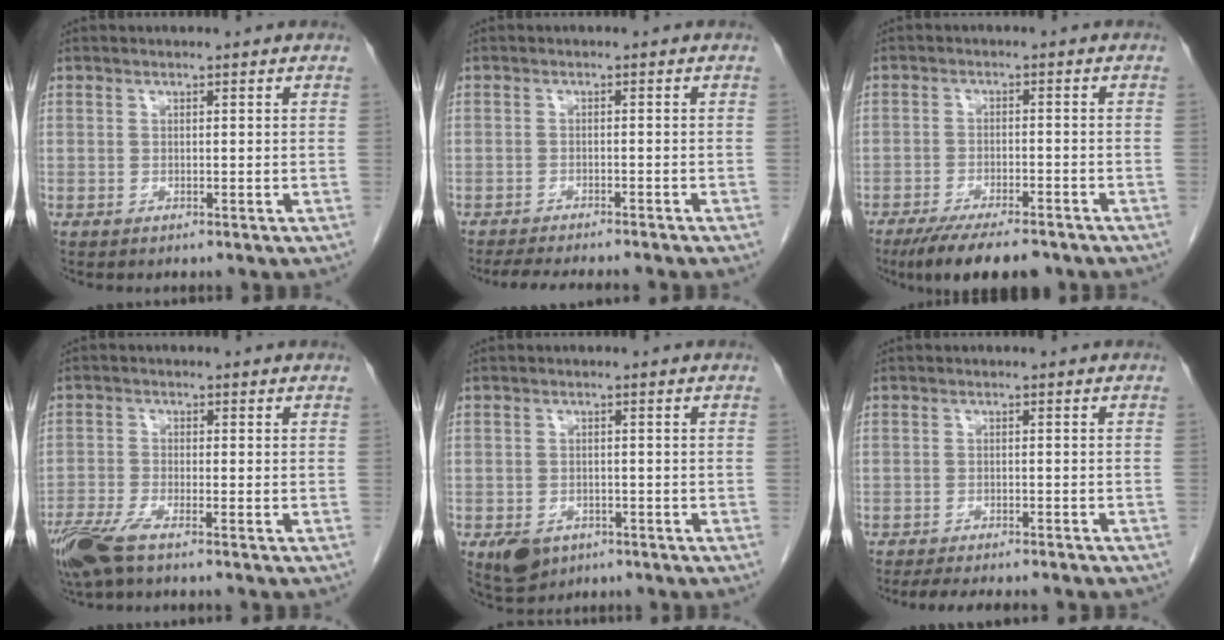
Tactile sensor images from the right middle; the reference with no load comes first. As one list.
[{"total": 10.6, "force": [-9.2, 1.4, 5.0], "torque": [-0.061, -0.013, -0.121]}, {"total": 10.2, "force": [-8.0, 2.6, 5.8], "torque": [-0.086, -0.014, -0.125]}, {"total": 6.4, "force": [-4.6, 0.8, 4.3], "torque": [-0.086, -0.016, -0.089]}, {"total": 5.1, "force": [-2.9, 3.5, 2.2], "torque": [-0.039, -0.003, -0.038]}, {"total": 11.1, "force": [-9.5, 2.3, 5.1], "torque": [-0.064, -0.008, -0.118]}]